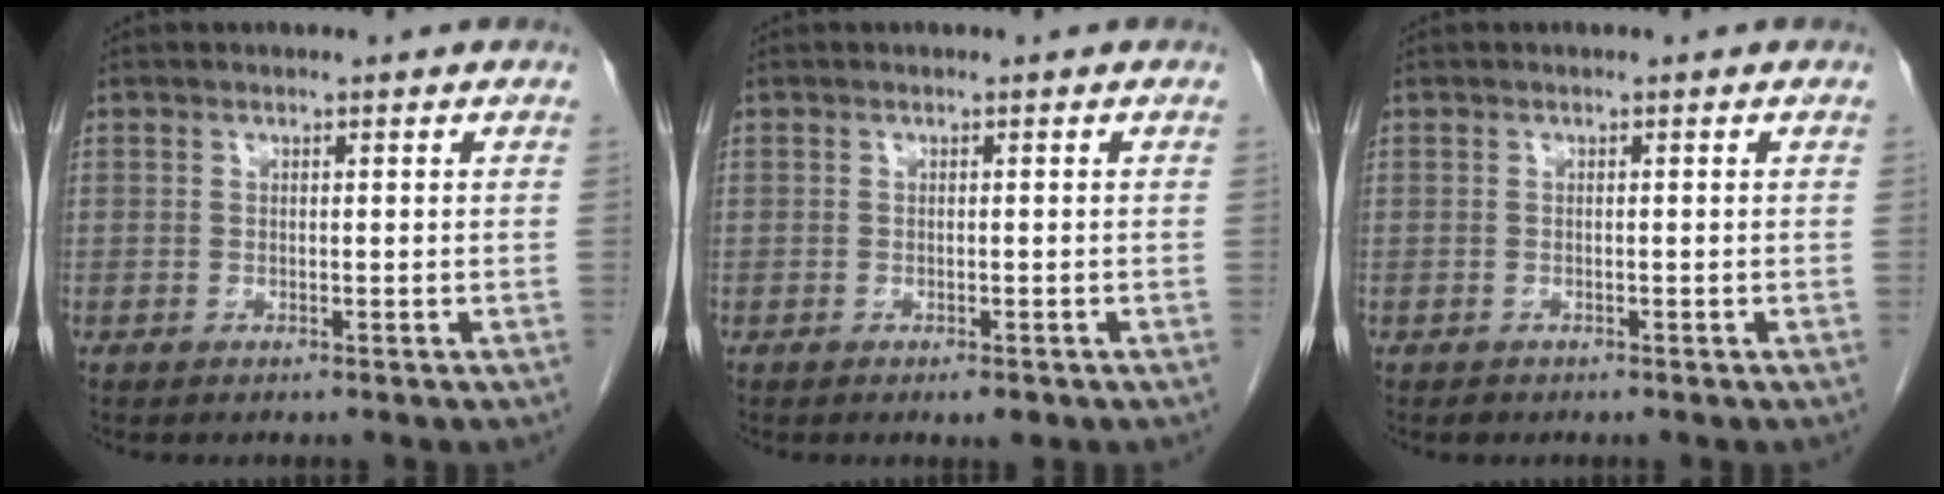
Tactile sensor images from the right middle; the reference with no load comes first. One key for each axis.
{"total": 1.4, "fx": -0.8, "fy": 0.4, "fz": 1.0, "tx": -0.016, "ty": -0.004, "tz": -0.006}
{"total": 0.5, "fx": -0.4, "fy": 0.3, "fz": 0.1, "tx": -0.006, "ty": 0.000, "tz": -0.006}